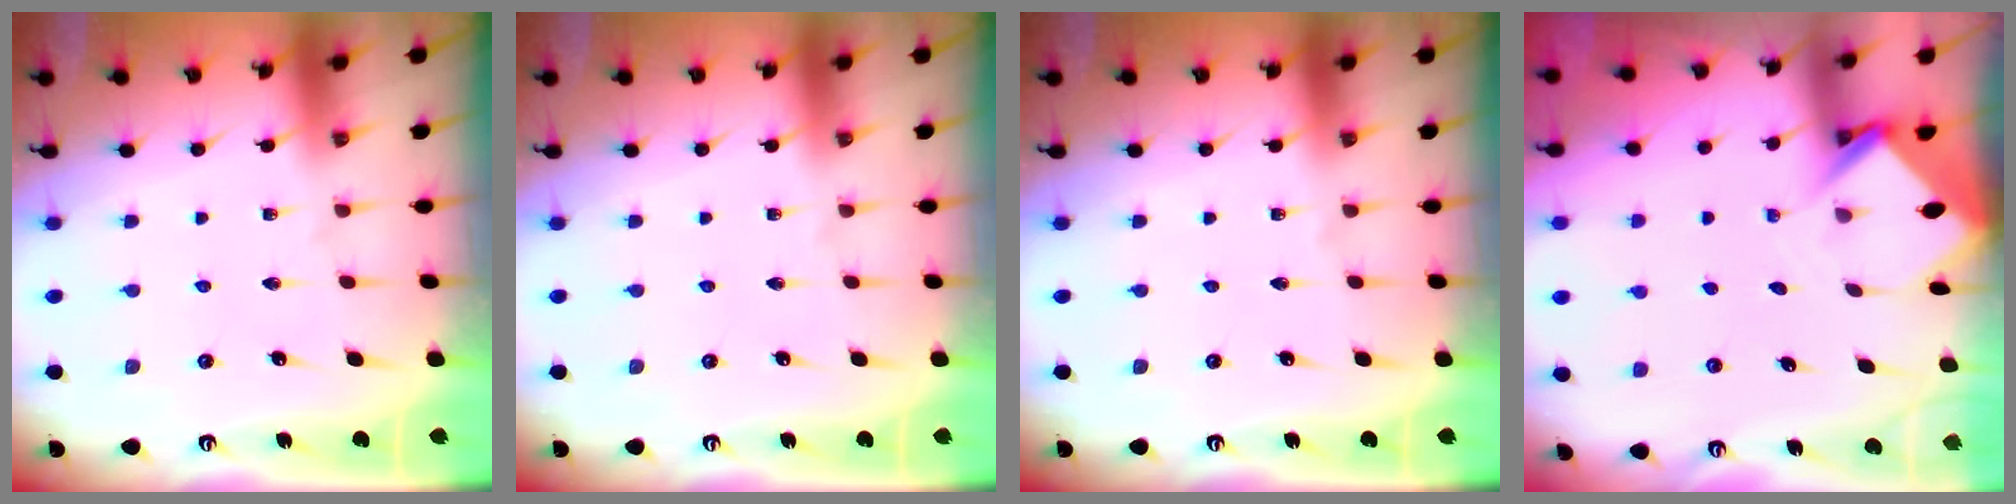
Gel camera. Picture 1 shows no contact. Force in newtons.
{"total": 0.0}
{"total": 0.0}
{"total": 3.5, "press": 3.4, "slide": 0.3}